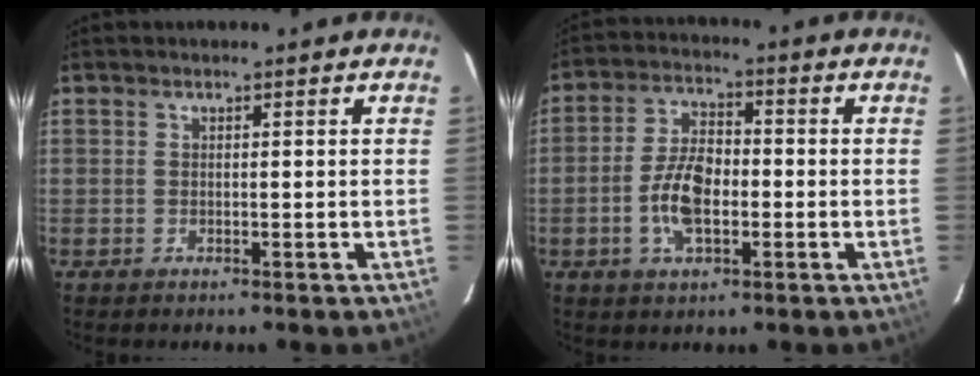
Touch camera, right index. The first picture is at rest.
{"total": 8.3, "force": [-1.9, 4.4, 6.8], "torque": [-0.136, 0.007, -0.033]}